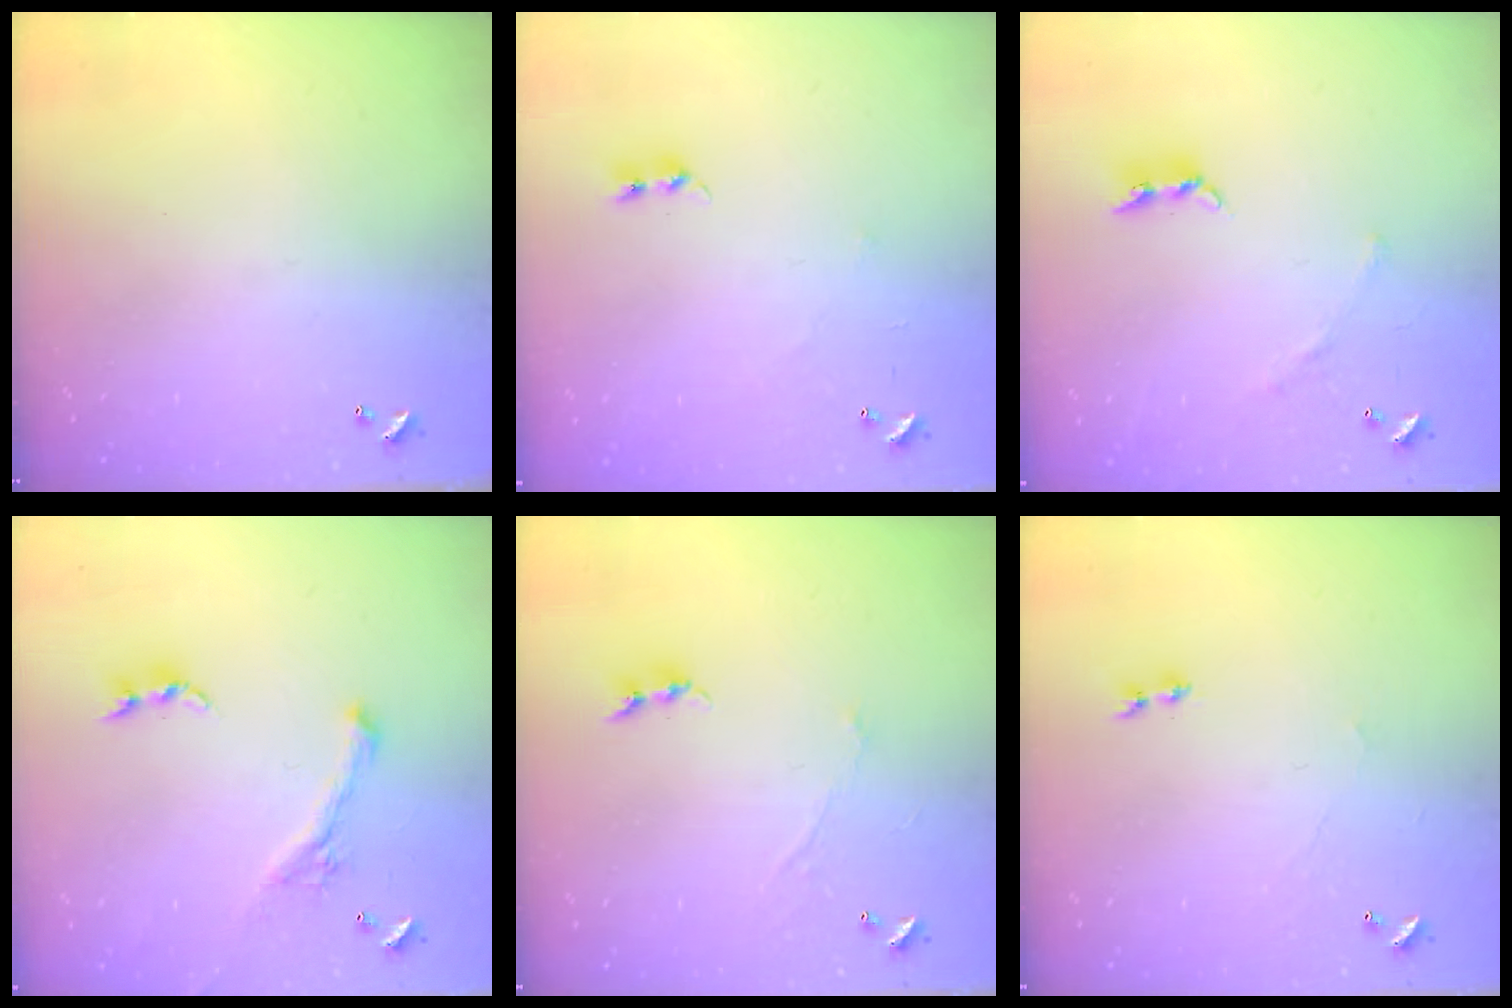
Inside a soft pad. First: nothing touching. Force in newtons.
{"total": 6.5, "press": 6.5, "slide": 0.3}
{"total": 3.2, "press": 3.1, "slide": 0.9}
{"total": 1.3, "press": 0.5, "slide": 1.2}
{"total": 1.3, "press": 1.2, "slide": 0.5}
{"total": 1.0, "press": 0.3, "slide": 1.0}